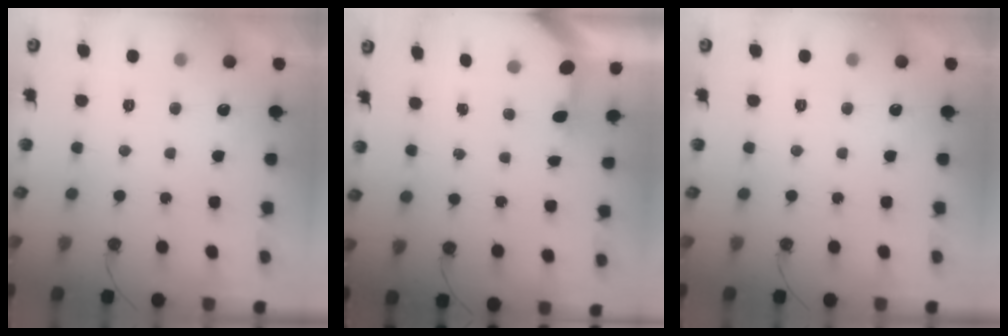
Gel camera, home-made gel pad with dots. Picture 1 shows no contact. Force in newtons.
{"total": 3.2, "press": 3.2, "slide": 0.3}
{"total": 0.0}